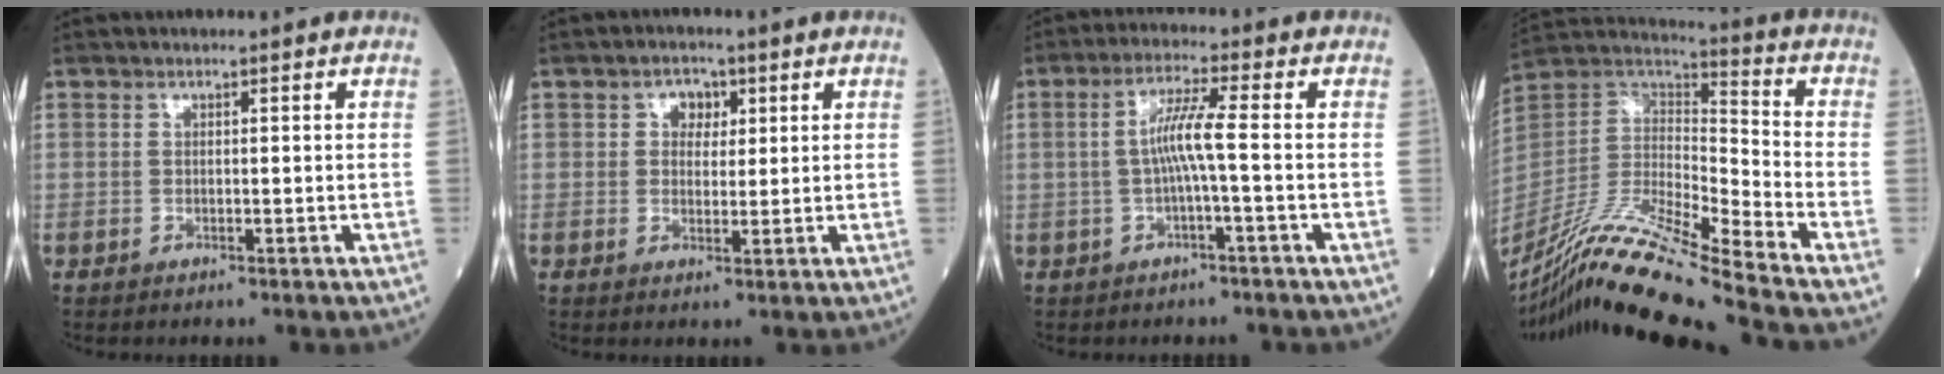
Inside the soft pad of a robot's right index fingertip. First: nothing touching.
{"total": 3.1, "force": [1.2, 2.3, 1.8], "torque": [-0.022, 0.007, 0.017]}
{"total": 5.1, "force": [-0.6, -0.4, 5.0], "torque": [-0.097, 0.014, -0.011]}
{"total": 20.8, "force": [-17.3, -1.3, 11.5], "torque": [-0.246, -0.016, -0.326]}